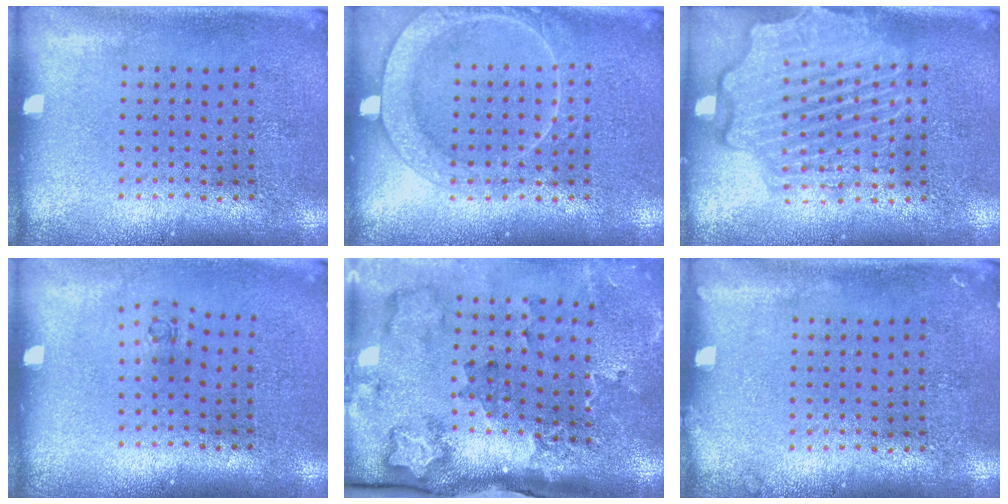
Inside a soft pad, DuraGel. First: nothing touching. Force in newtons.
{"total": 2.7, "press": 2.6, "slide": 0.3}
{"total": 4.4, "press": 4.3, "slide": 0.4}
{"total": 0.7, "press": 0.3, "slide": 0.6}
{"total": 2.3, "press": 2.0, "slide": 1.2}
{"total": 0.6, "press": 0.5, "slide": 0.1}